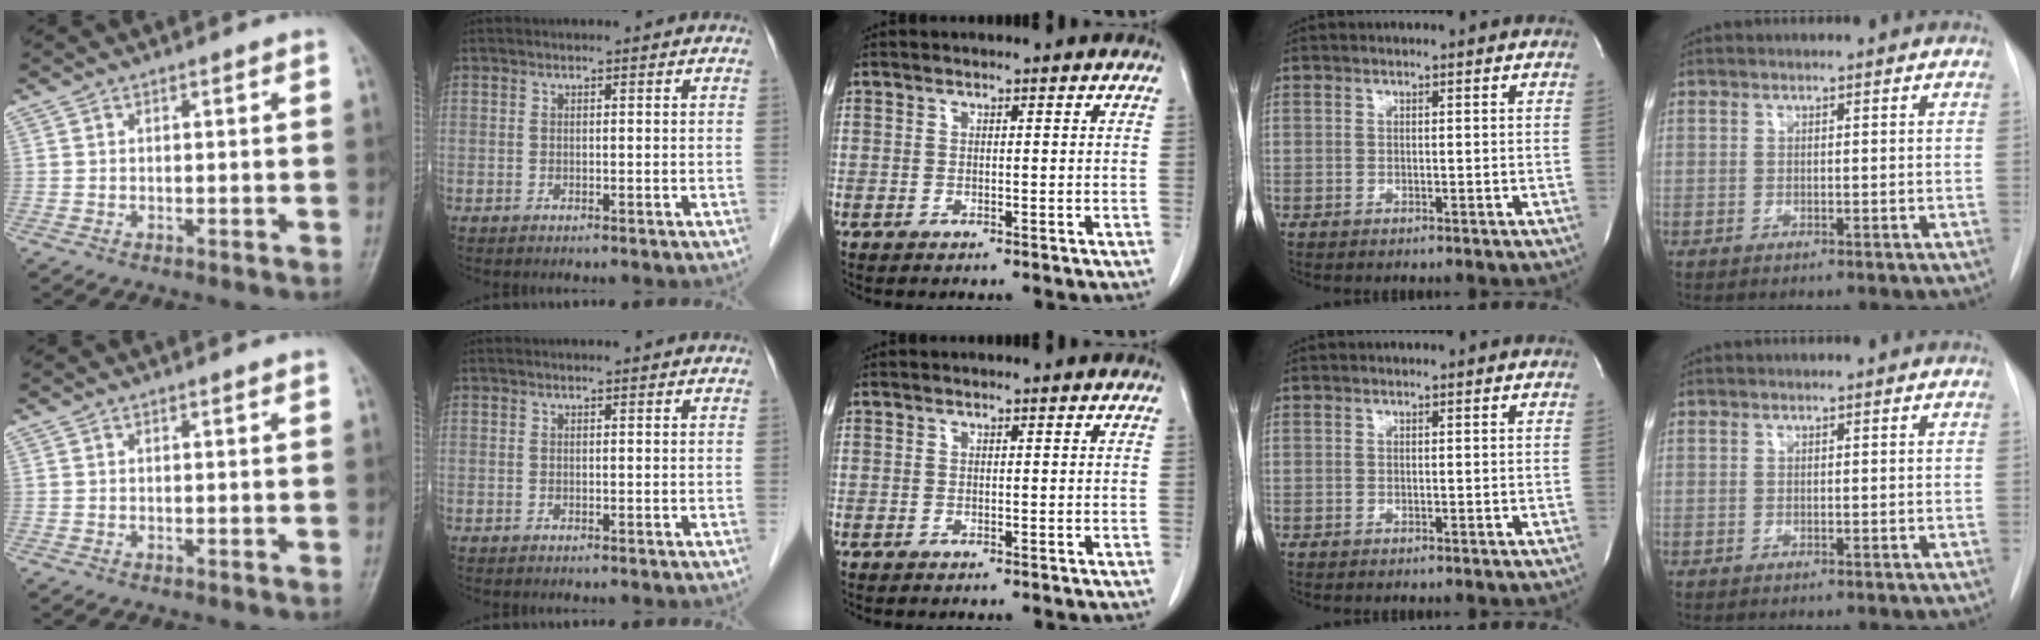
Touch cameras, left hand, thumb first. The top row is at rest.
{"thumb": {"total": 0.6, "force": [0.6, 0.0, 0.3], "torque": [-0.007, 0.000, 0.009]}, "index": {"total": 0.8, "force": [0.8, 0.0, 0.2], "torque": [-0.009, 0.004, 0.008]}}